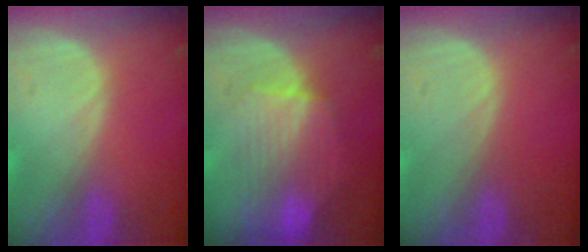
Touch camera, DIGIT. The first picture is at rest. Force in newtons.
{"total": 8.4, "press": 8.0, "slide": 2.7}
{"total": 0.0}